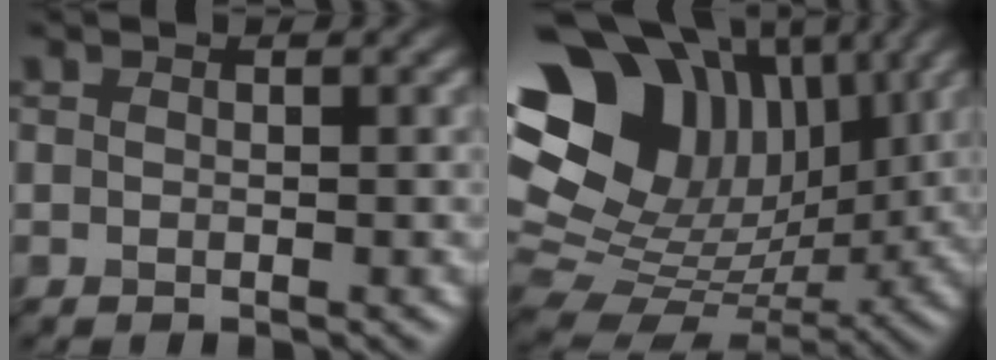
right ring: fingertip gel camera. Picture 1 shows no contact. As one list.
[{"total": 16.9, "force": [6.3, 12.5, 9.4], "torque": [-0.193, 0.034, 0.139]}]